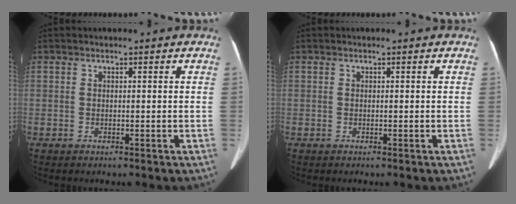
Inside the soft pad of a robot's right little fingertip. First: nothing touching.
{"total": 0.0}